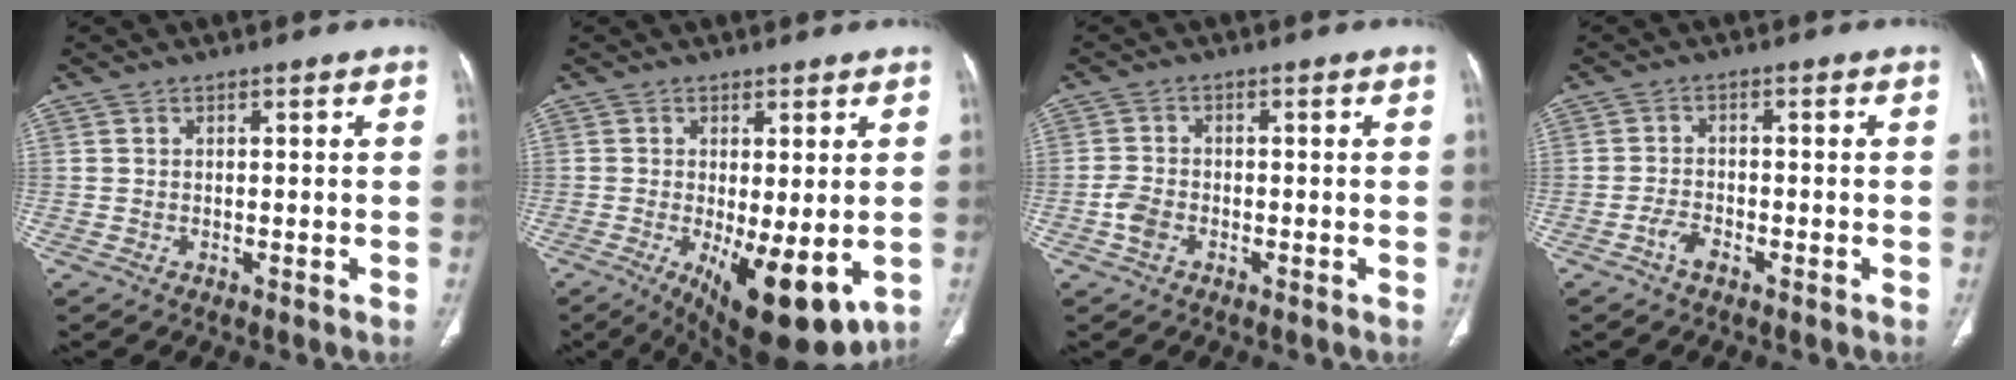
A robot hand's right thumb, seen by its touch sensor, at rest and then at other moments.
{"total": 12.8, "force": [-3.3, 4.5, 11.5], "torque": [-0.165, -0.027, -0.033]}
{"total": 3.3, "force": [-1.4, 2.3, 2.0], "torque": [-0.043, 0.010, -0.028]}
{"total": 2.7, "force": [-1.8, 1.3, 1.7], "torque": [-0.036, 0.014, -0.034]}